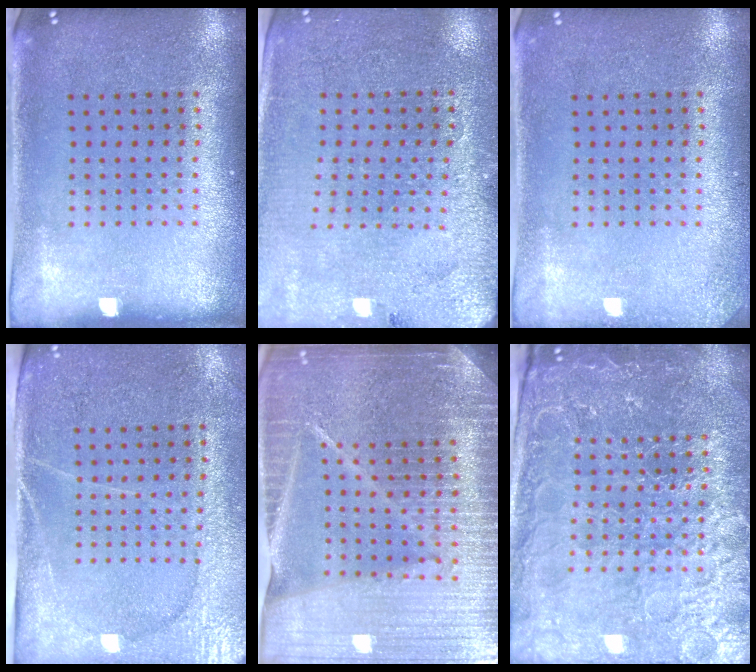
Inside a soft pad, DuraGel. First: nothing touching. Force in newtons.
{"total": 2.8, "press": 2.8, "slide": 0.5}
{"total": 1.2, "press": 1.2, "slide": 0.1}
{"total": 2.9, "press": 2.7, "slide": 1.2}
{"total": 6.1, "press": 5.4, "slide": 2.9}
{"total": 4.8, "press": 4.5, "slide": 1.6}